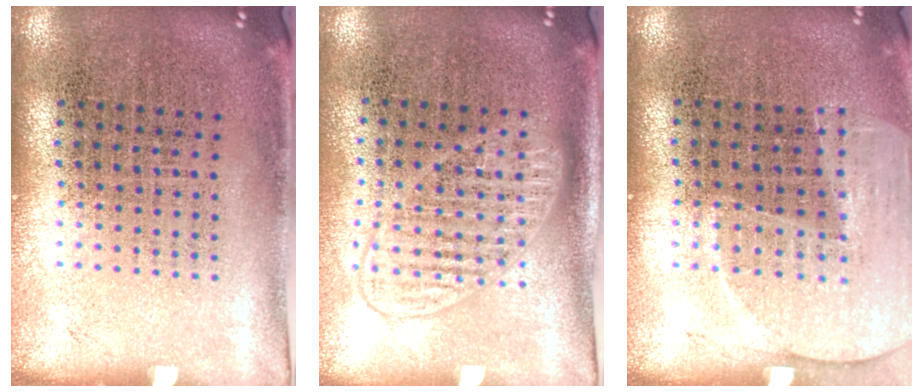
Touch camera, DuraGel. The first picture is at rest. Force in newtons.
{"total": 1.5, "press": 1.3, "slide": 0.7}
{"total": 1.5, "press": 1.4, "slide": 0.3}